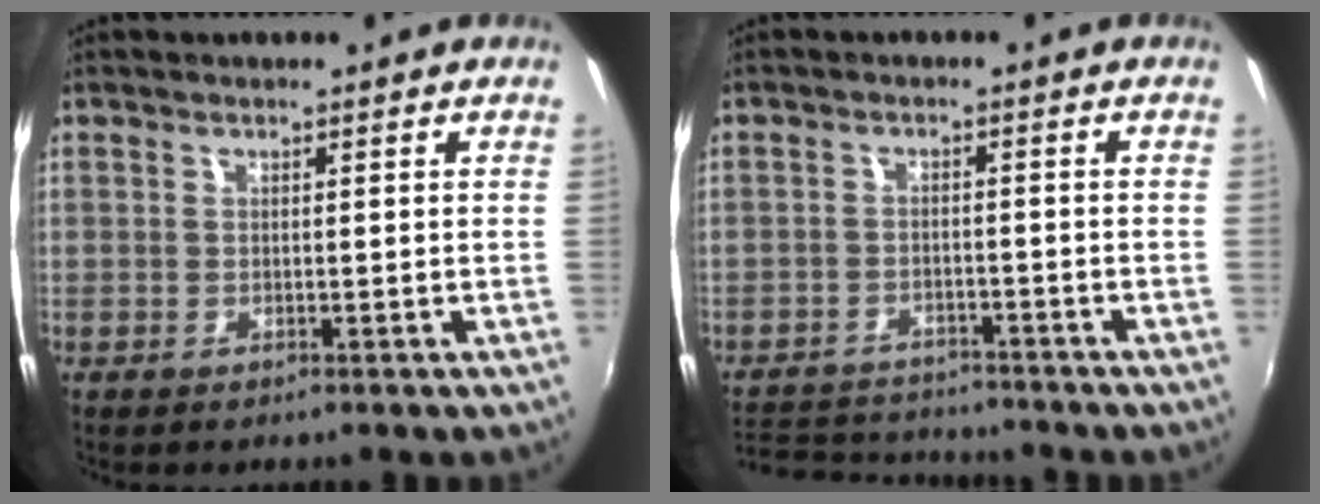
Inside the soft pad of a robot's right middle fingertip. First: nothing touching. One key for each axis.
{"total": 11.1, "fx": -10.3, "fy": 2.9, "fz": 2.9, "tx": -0.084, "ty": 0.001, "tz": -0.162}